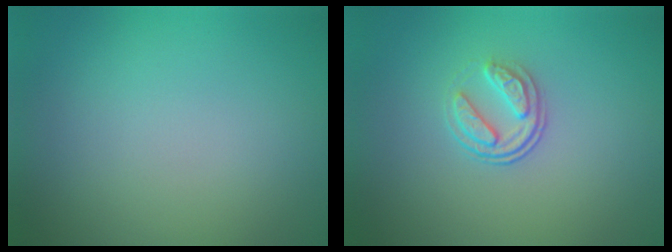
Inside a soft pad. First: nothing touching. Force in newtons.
{"total": 2.3, "press": 1.7, "slide": 1.6}